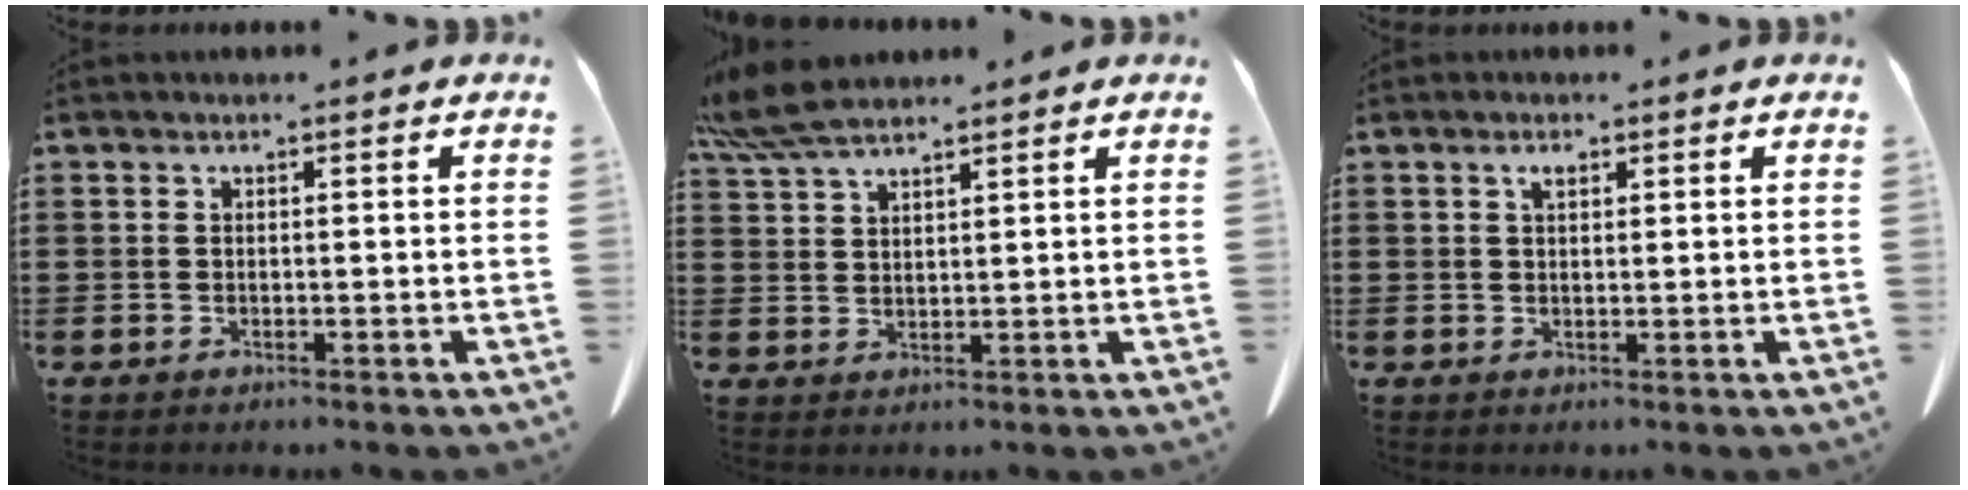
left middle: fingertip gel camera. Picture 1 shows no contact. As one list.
[{"total": 6.4, "force": [5.3, 1.3, 3.3], "torque": [-0.087, -0.010, 0.099]}, {"total": 1.4, "force": [0.8, 0.5, 1.1], "torque": [-0.016, -0.002, 0.012]}]